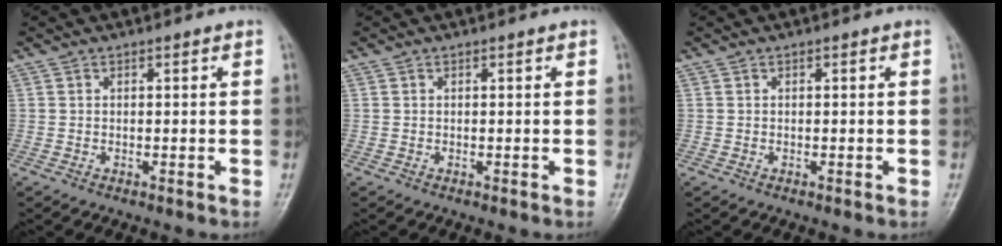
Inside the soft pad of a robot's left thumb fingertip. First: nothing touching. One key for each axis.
{"total": 0.0}
{"total": 0.0}